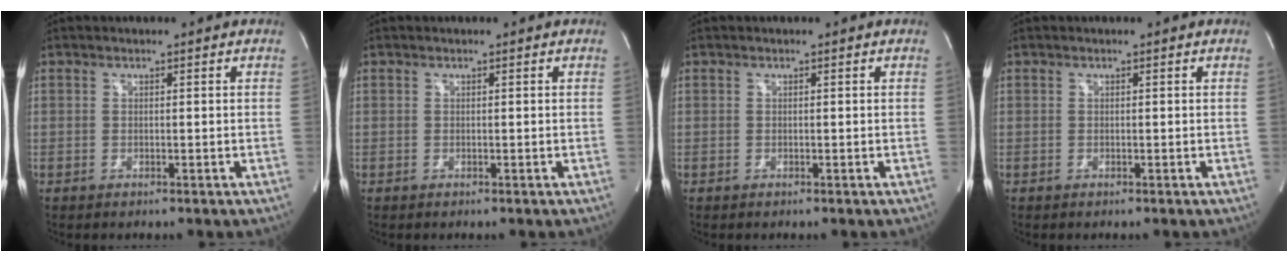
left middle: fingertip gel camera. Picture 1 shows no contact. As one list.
[{"total": 0.0}, {"total": 0.0}, {"total": 0.0}]